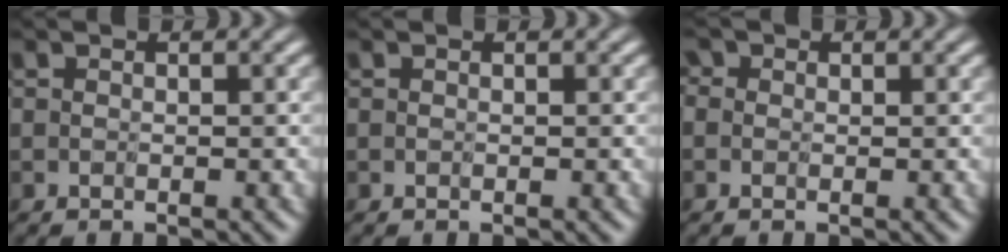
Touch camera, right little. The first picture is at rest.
{"total": 0.0}
{"total": 1.6, "force": [0.4, 1.3, 0.7], "torque": [-0.033, 0.007, -0.008]}